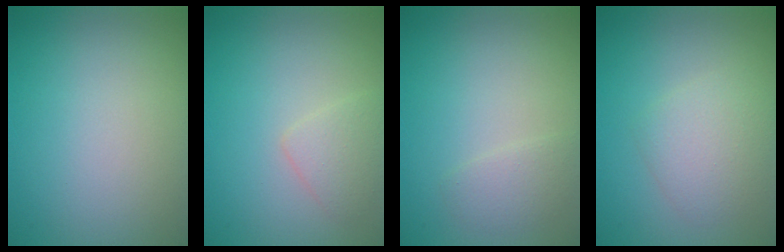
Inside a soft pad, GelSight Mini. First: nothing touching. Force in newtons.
{"total": 1.8, "press": 1.8, "slide": 0.1}
{"total": 1.5, "press": 1.5, "slide": 0.1}
{"total": 2.8, "press": 2.8, "slide": 0.1}